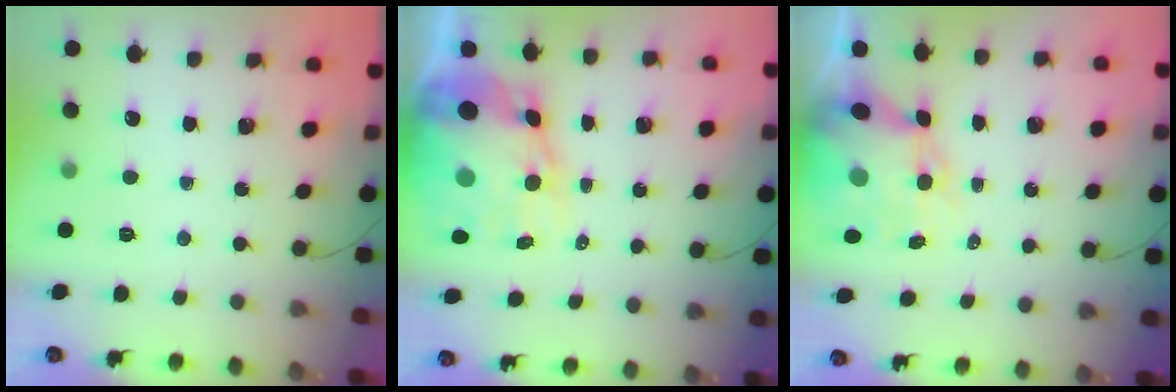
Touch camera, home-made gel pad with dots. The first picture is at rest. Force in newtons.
{"total": 14.4, "press": 13.8, "slide": 4.1}
{"total": 10.5, "press": 9.9, "slide": 3.3}